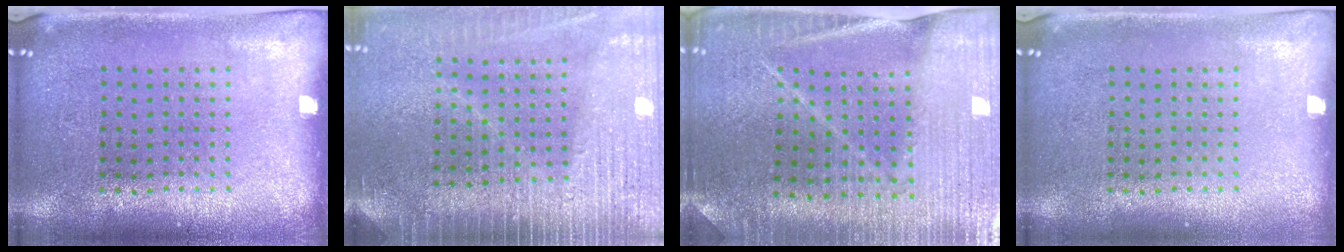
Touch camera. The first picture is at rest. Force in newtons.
{"total": 3.6, "press": 3.1, "slide": 1.9}
{"total": 3.0, "press": 3.0, "slide": 0.3}
{"total": 0.0}